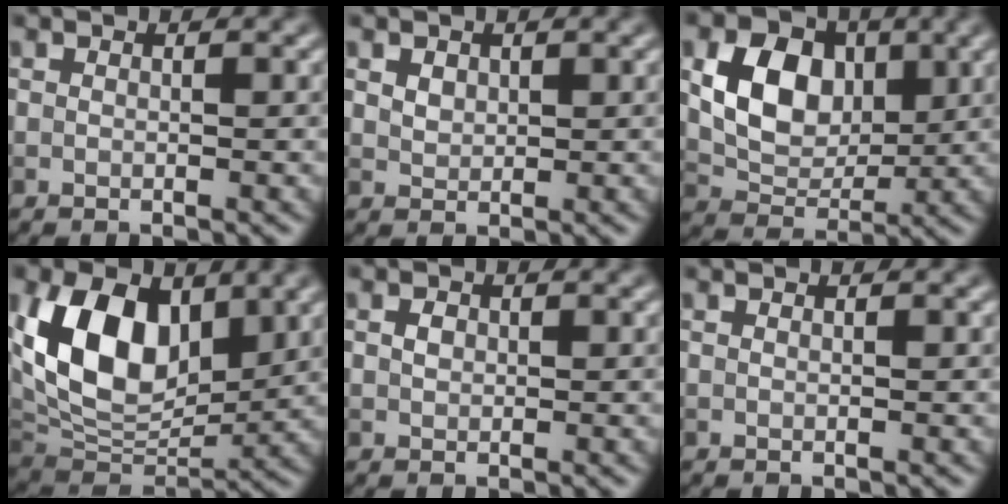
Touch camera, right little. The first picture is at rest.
{"total": 1.3, "force": [0.6, 1.0, 0.6], "torque": [-0.012, -0.002, 0.010]}
{"total": 6.8, "force": [1.5, 5.0, 4.4], "torque": [-0.079, 0.000, 0.026]}
{"total": 11.3, "force": [3.4, 7.1, 8.1], "torque": [-0.161, -0.006, 0.058]}
{"total": 0.9, "force": [0.1, 0.7, 0.5], "torque": [-0.011, 0.000, 0.002]}
{"total": 0.0}